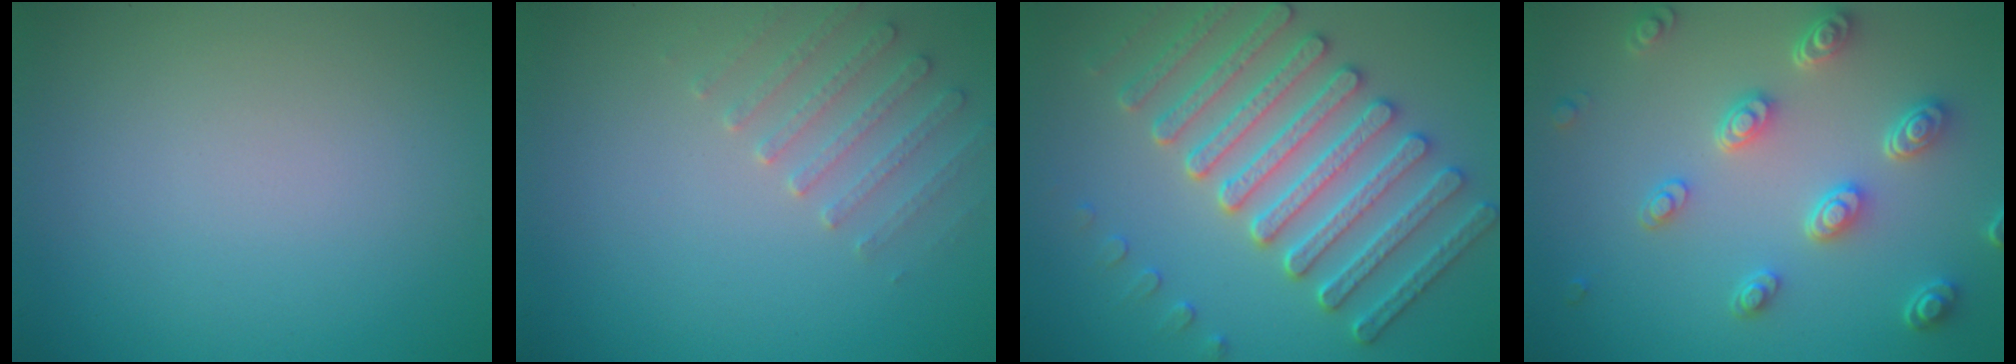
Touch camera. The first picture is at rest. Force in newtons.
{"total": 2.3, "press": 2.2, "slide": 0.6}
{"total": 6.7, "press": 6.1, "slide": 2.7}
{"total": 4.6, "press": 3.6, "slide": 2.8}